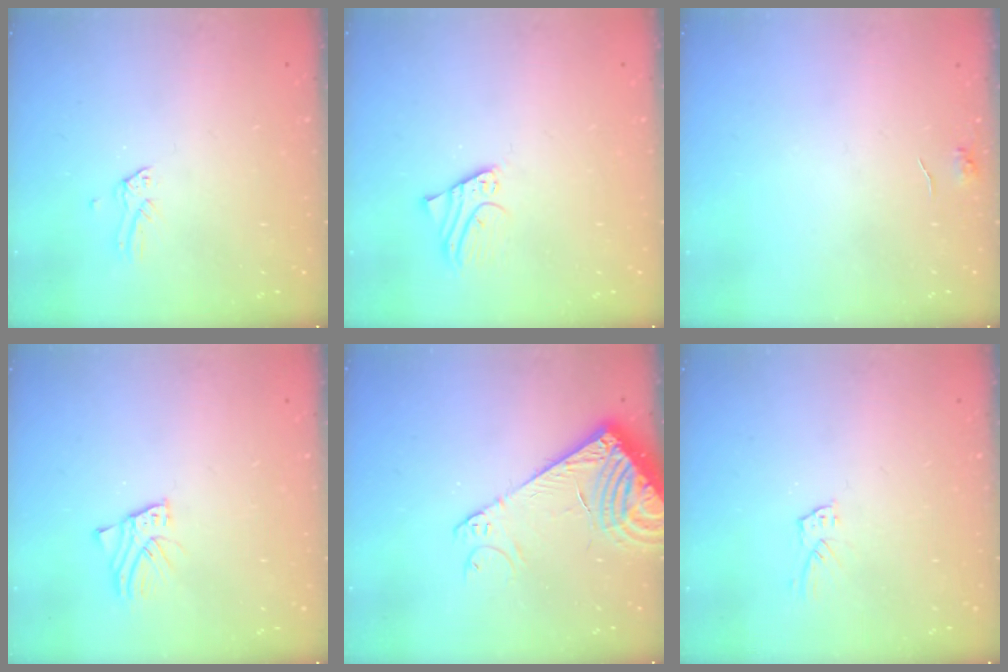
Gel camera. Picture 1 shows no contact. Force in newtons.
{"total": 1.7, "press": 1.6, "slide": 0.1}
{"total": 3.9, "press": 3.8, "slide": 0.5}
{"total": 2.5, "press": 2.5, "slide": 0.2}
{"total": 13.7, "press": 13.5, "slide": 2.6}
{"total": 5.0, "press": 5.0, "slide": 0.6}